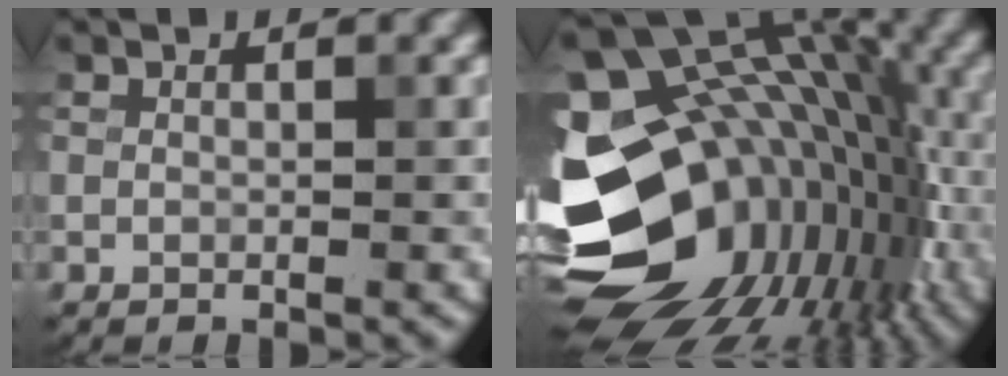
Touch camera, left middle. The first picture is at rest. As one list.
[{"total": 19.5, "force": [-3.7, 14.8, 12.1], "torque": [-0.201, 0.003, -0.034]}]